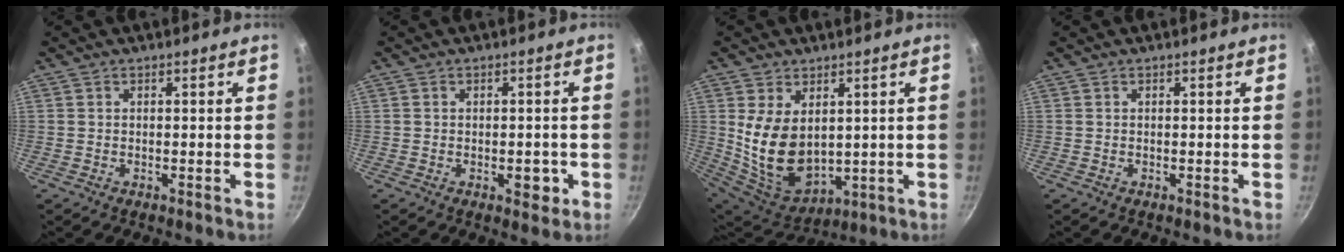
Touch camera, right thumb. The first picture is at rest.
{"total": 3.5, "force": [-1.0, 2.1, 2.6], "torque": [-0.010, 0.009, -0.011]}
{"total": 14.0, "force": [2.5, 9.0, 10.4], "torque": [-0.177, -0.040, 0.072]}
{"total": 0.0}